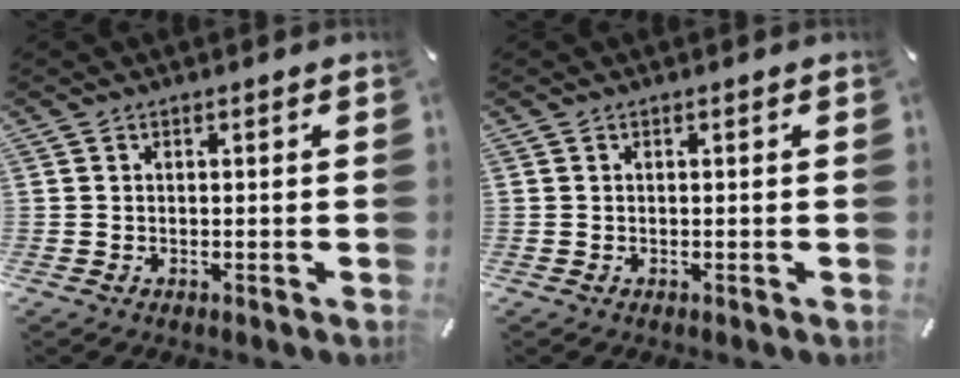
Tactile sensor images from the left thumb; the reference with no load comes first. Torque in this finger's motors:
{"motor_torque": [-0.15, -0.21, -0.03, 0.10, 0.00]}